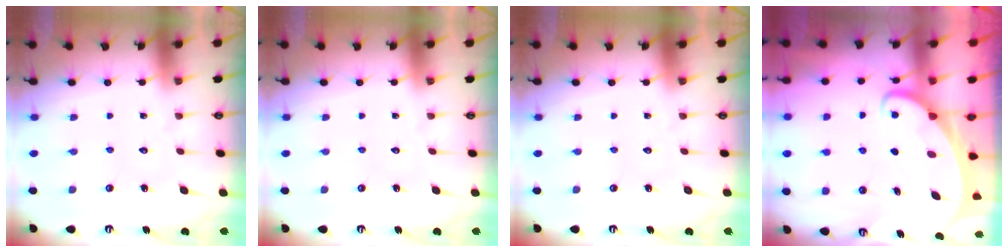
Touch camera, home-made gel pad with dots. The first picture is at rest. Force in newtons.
{"total": 0.0}
{"total": 0.0}
{"total": 2.4, "press": 2.4, "slide": 0.3}